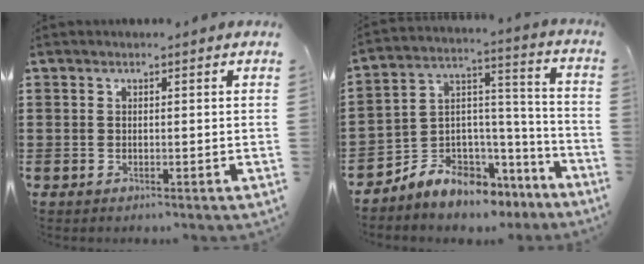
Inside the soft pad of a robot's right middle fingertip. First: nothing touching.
{"total": 6.8, "force": [-6.1, 2.9, -0.4], "torque": [-0.003, 0.001, -0.118]}